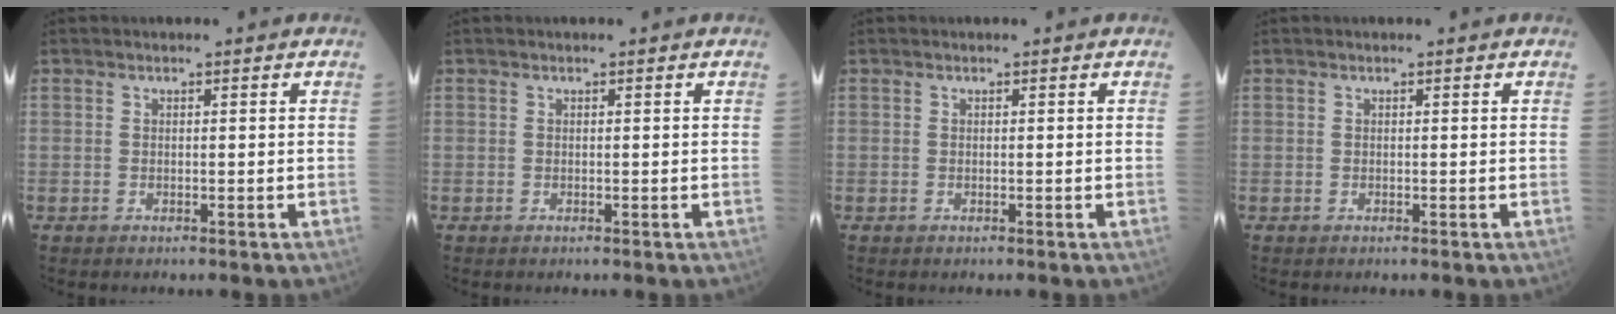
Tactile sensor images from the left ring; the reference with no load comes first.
{"total": 0.0}
{"total": 0.0}
{"total": 0.0}